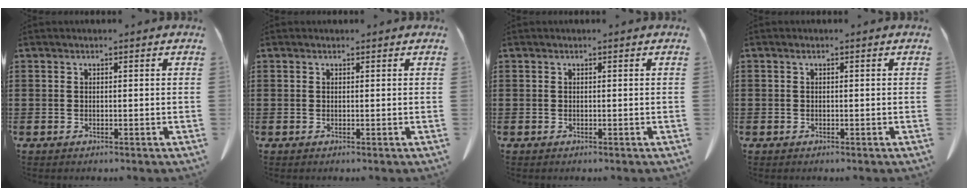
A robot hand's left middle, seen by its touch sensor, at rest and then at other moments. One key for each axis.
{"total": 0.0}
{"total": 0.0}
{"total": 0.6, "fx": 0.1, "fy": 0.5, "fz": 0.2, "tx": -0.008, "ty": 0.003, "tz": 0.002}